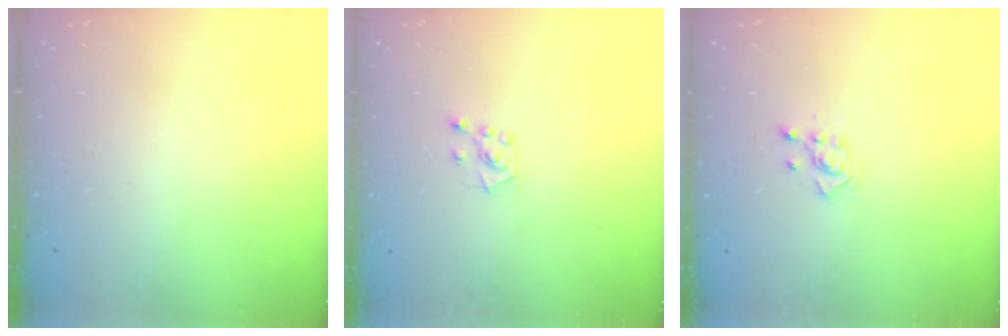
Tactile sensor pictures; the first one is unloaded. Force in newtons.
{"total": 4.6, "press": 4.6, "slide": 0.5}
{"total": 2.5, "press": 2.3, "slide": 1.0}